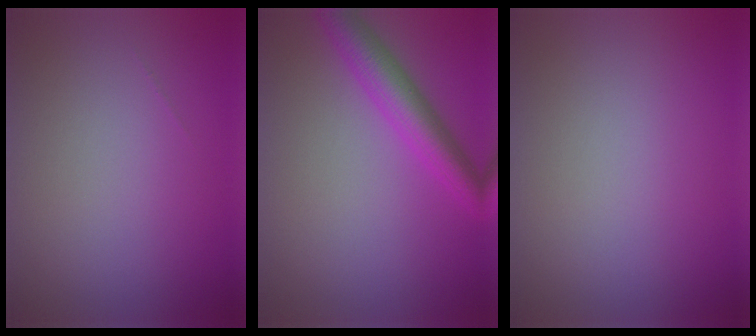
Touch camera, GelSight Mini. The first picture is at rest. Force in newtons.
{"total": 4.5, "press": 4.5, "slide": 0.2}
{"total": 0.0}